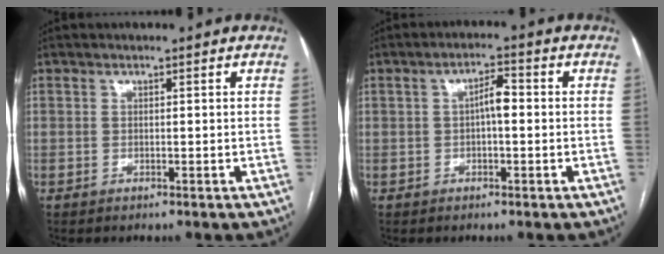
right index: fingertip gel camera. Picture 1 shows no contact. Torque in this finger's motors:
{"motor_torque": [0.58, 0.05, 0.29, 0.06]}